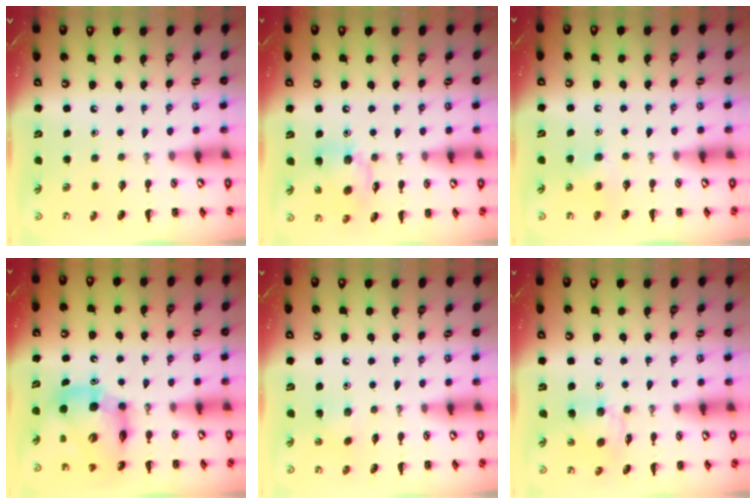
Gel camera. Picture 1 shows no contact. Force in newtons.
{"total": 12.9, "press": 12.6, "slide": 2.9}
{"total": 4.9, "press": 4.7, "slide": 1.4}
{"total": 12.5, "press": 12.0, "slide": 3.5}
{"total": 2.6, "press": 2.5, "slide": 0.7}
{"total": 9.6, "press": 9.5, "slide": 1.0}